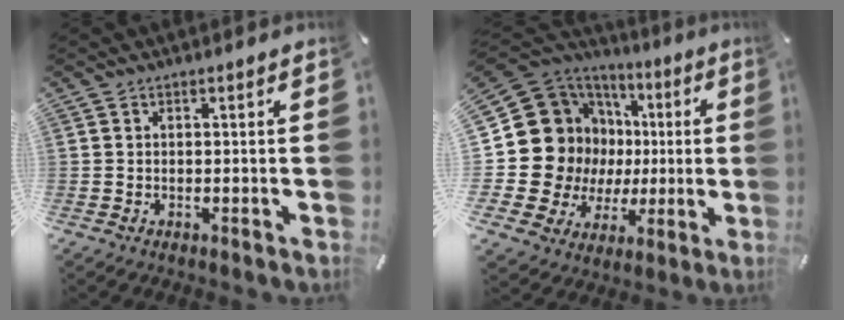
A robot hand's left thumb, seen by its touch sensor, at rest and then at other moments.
{"total": 20.4, "force": [2.6, 18.4, 8.4], "torque": [-0.166, -0.037, 0.086]}